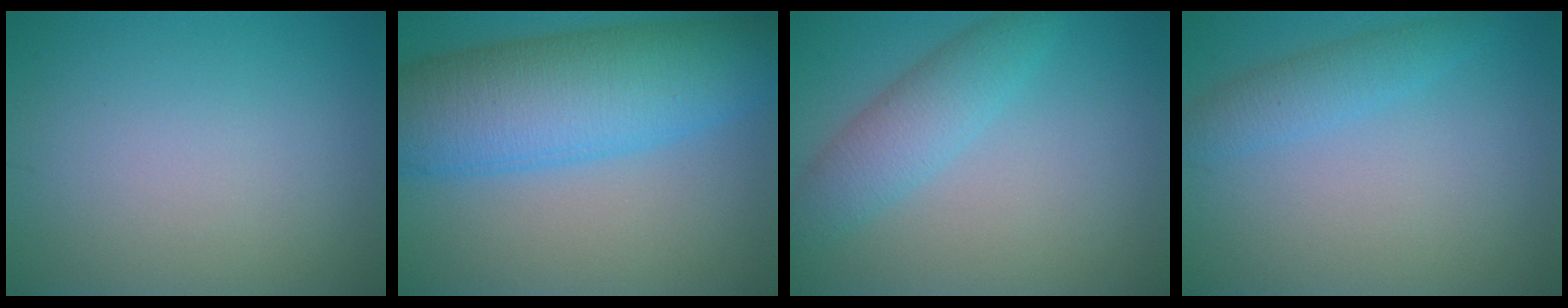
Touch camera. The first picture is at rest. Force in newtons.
{"total": 11.7, "press": 11.7, "slide": 0.2}
{"total": 3.8, "press": 3.8, "slide": 0.1}
{"total": 2.3, "press": 2.3, "slide": 0.0}